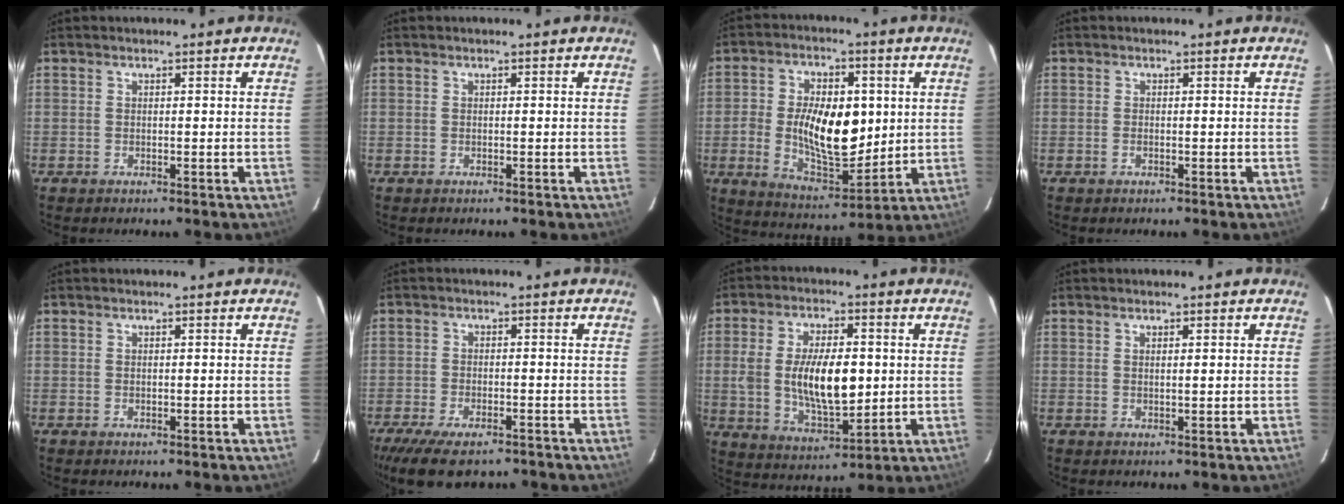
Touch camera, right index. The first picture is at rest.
{"total": 0.0}
{"total": 15.7, "force": [0.4, 8.3, 13.3], "torque": [-0.238, 0.001, 0.017]}
{"total": 0.6, "force": [-0.2, 0.2, 0.6], "torque": [-0.012, 0.000, -0.005]}
{"total": 0.0}
{"total": 11.3, "force": [-8.5, 4.1, 6.2], "torque": [-0.148, -0.032, -0.143]}
{"total": 14.5, "force": [0.3, 6.7, 12.8], "torque": [-0.238, -0.004, 0.016]}
{"total": 1.0, "force": [0.4, 0.0, 0.9], "torque": [-0.015, 0.001, 0.007]}